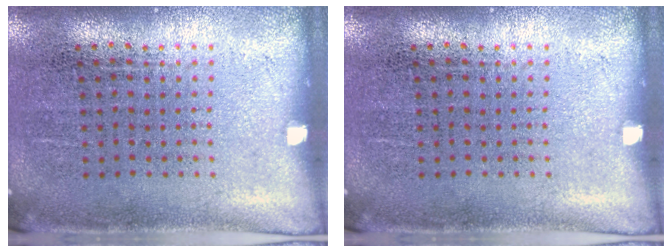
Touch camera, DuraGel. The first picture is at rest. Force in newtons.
{"total": 0.0}